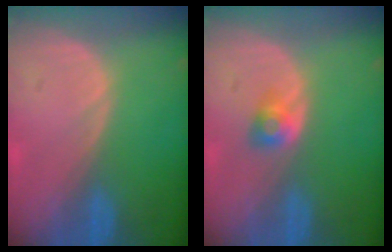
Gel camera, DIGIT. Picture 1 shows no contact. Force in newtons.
{"total": 2.7, "press": 2.4, "slide": 1.2}